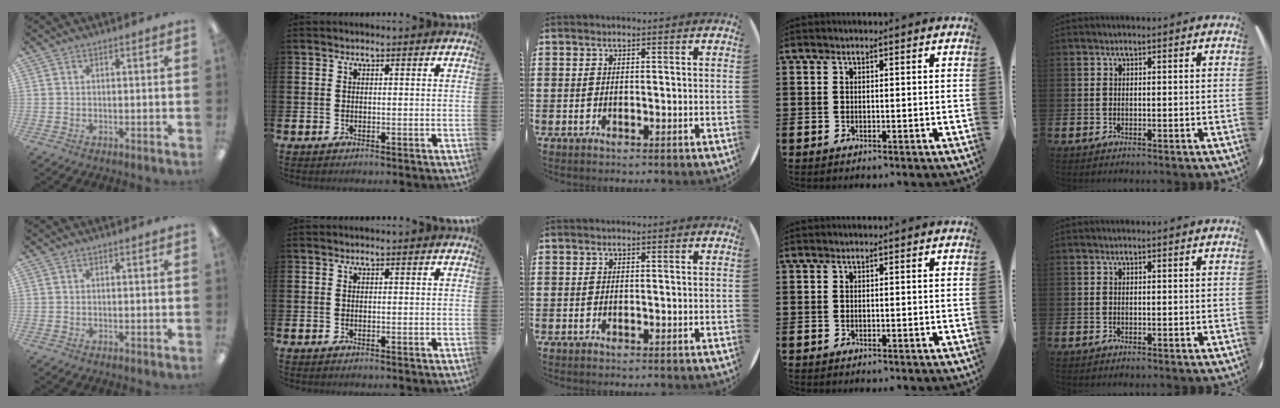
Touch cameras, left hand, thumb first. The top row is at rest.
{}